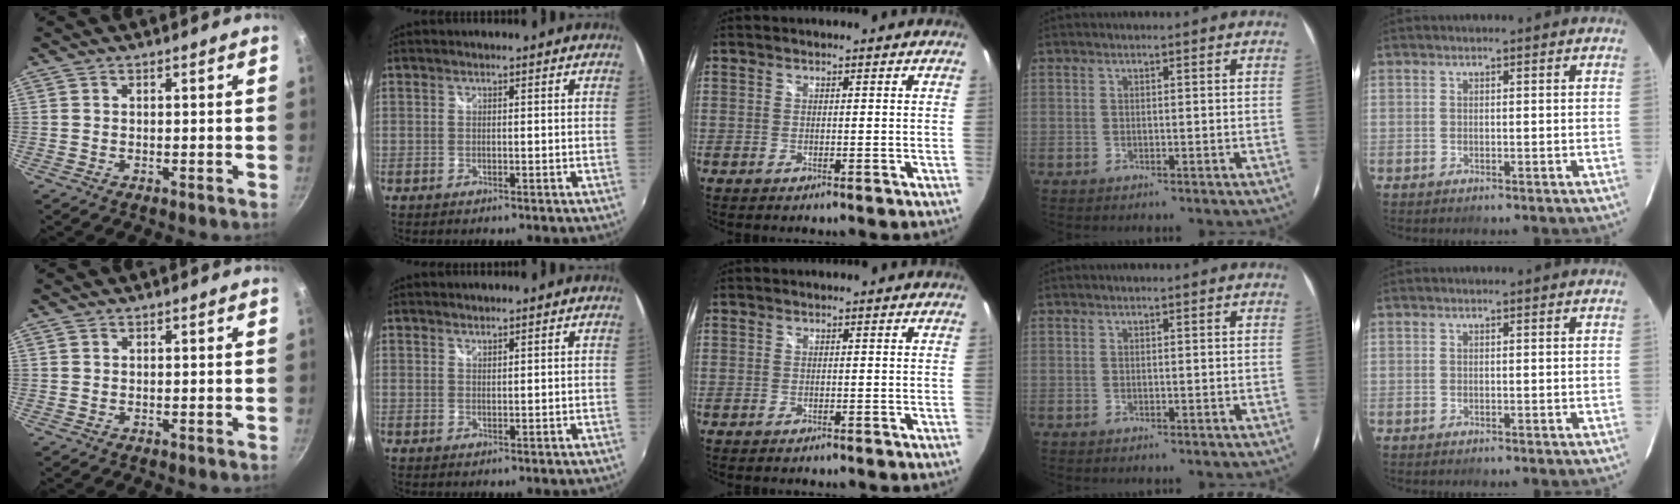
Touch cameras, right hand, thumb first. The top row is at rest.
{"index": {"total": 0.9, "force": [0.9, 0.1, 0.1], "torque": [0.000, 0.001, 0.016]}}